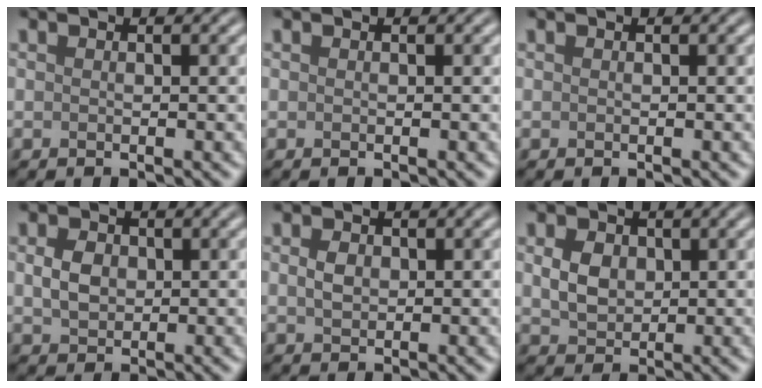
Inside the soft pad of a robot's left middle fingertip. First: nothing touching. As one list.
[{"total": 0.0}, {"total": 0.0}, {"total": 2.5, "force": [0.3, 2.0, 1.5], "torque": [-0.036, 0.002, 0.005]}, {"total": 1.6, "force": [0.3, 1.2, 1.0], "torque": [-0.023, 0.002, 0.005]}, {"total": 2.8, "force": [0.6, 2.2, 1.6], "torque": [-0.040, 0.001, 0.011]}]